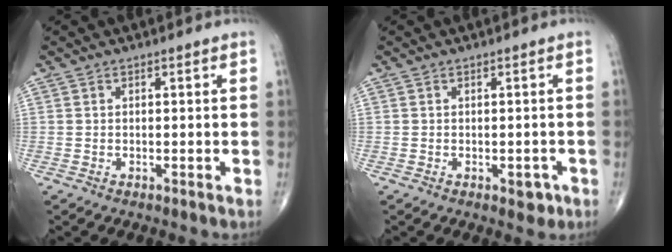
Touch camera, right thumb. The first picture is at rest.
{"total": 2.2, "force": [-0.9, 1.3, 1.5], "torque": [-0.006, 0.003, -0.009]}